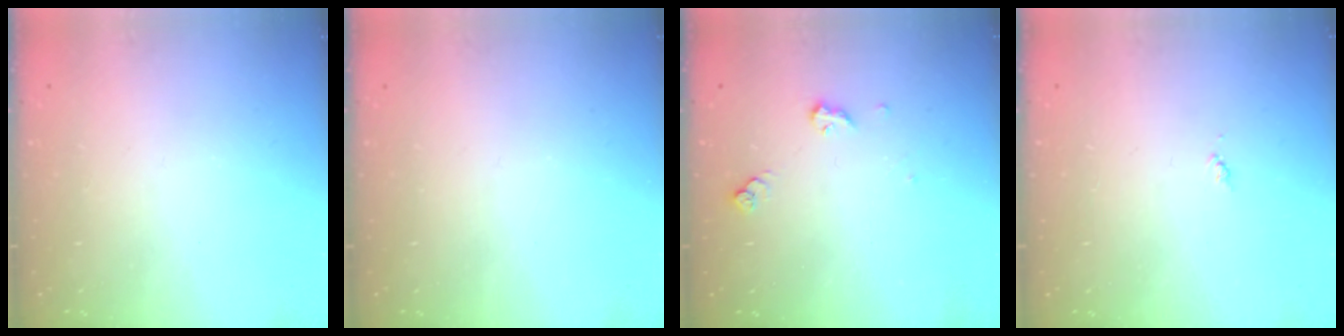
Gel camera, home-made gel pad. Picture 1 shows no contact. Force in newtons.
{"total": 0.0}
{"total": 6.0, "press": 5.7, "slide": 1.7}
{"total": 3.4, "press": 3.4, "slide": 0.5}